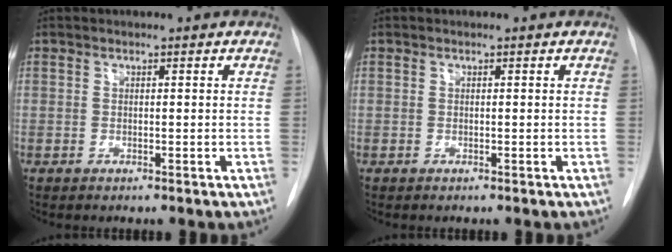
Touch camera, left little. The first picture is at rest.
{"total": 0.0}